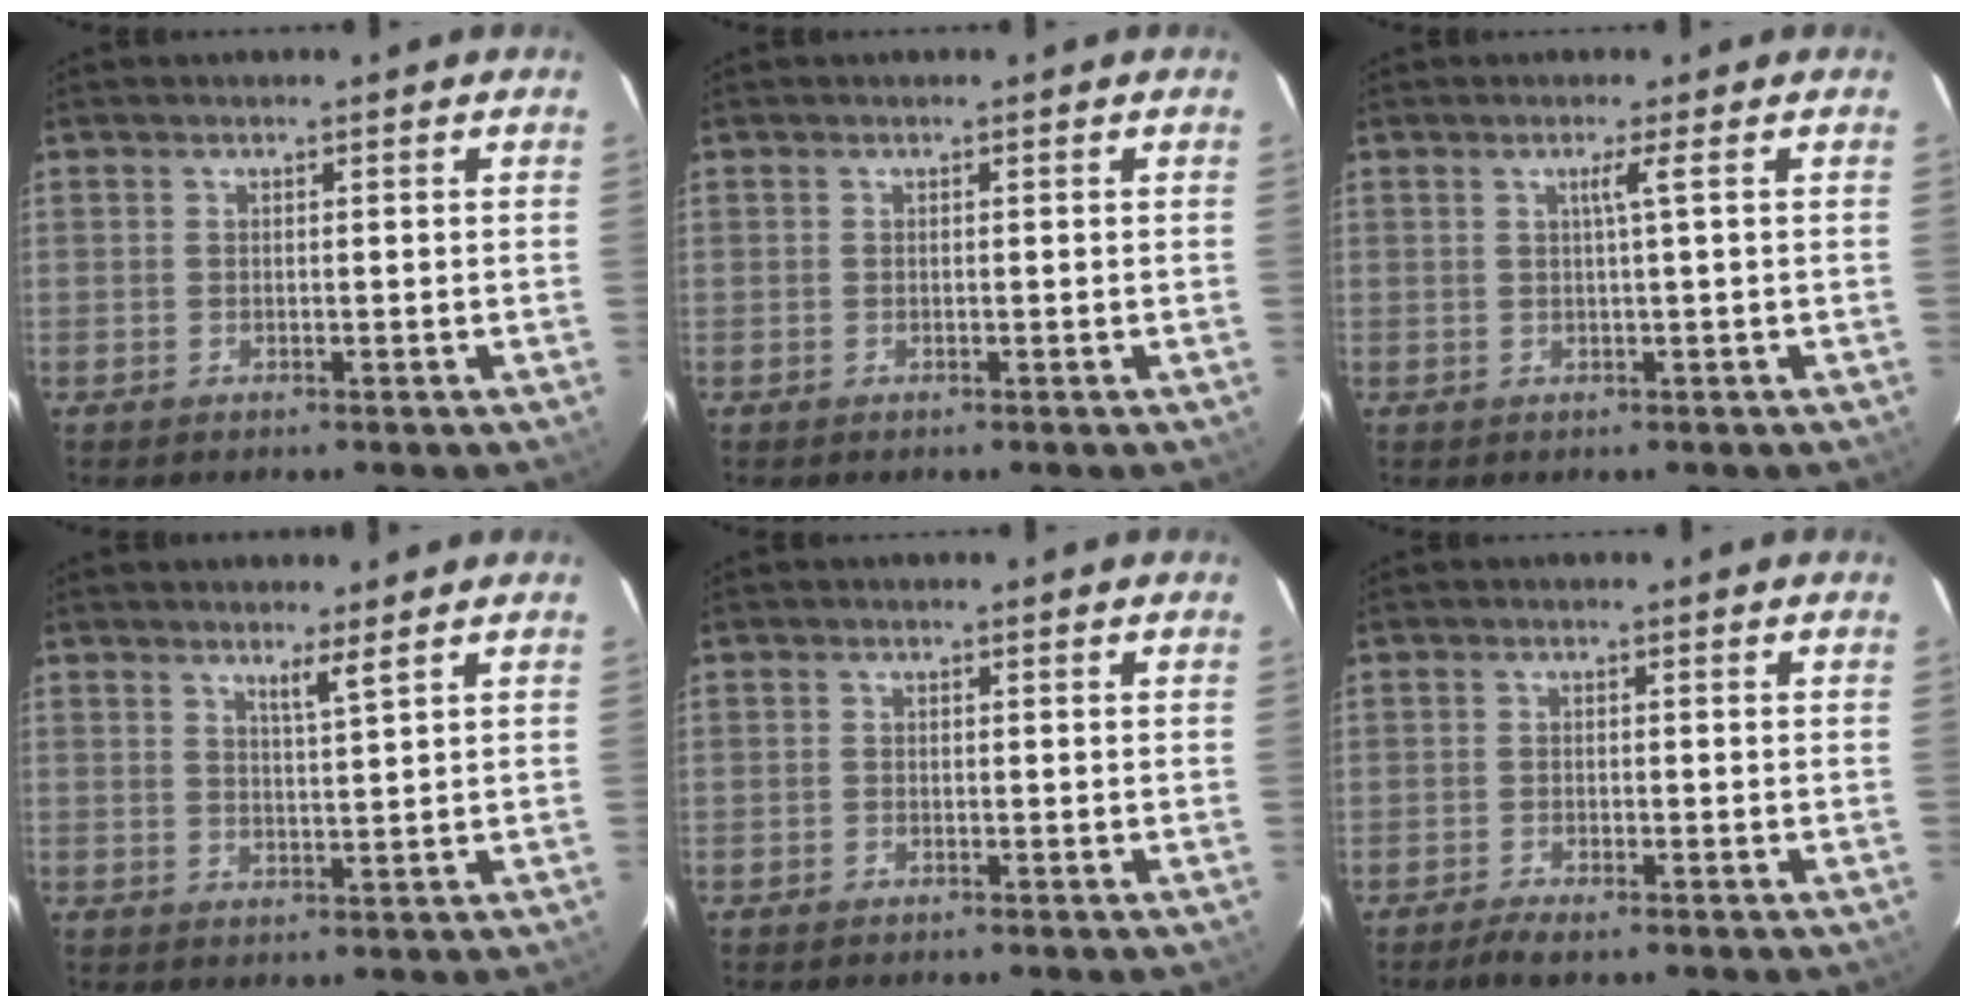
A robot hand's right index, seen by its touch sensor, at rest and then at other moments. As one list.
[{"total": 0.0}, {"total": 1.8, "force": [0.4, -0.9, 1.5], "torque": [-0.019, -0.010, 0.008]}, {"total": 2.6, "force": [1.9, -0.6, 1.7], "torque": [-0.032, -0.010, 0.031]}, {"total": 0.6, "force": [-0.5, 0.3, -0.1], "torque": [0.000, 0.001, -0.011]}, {"total": 2.5, "force": [-2.1, 0.4, 1.4], "torque": [-0.040, -0.006, -0.039]}]